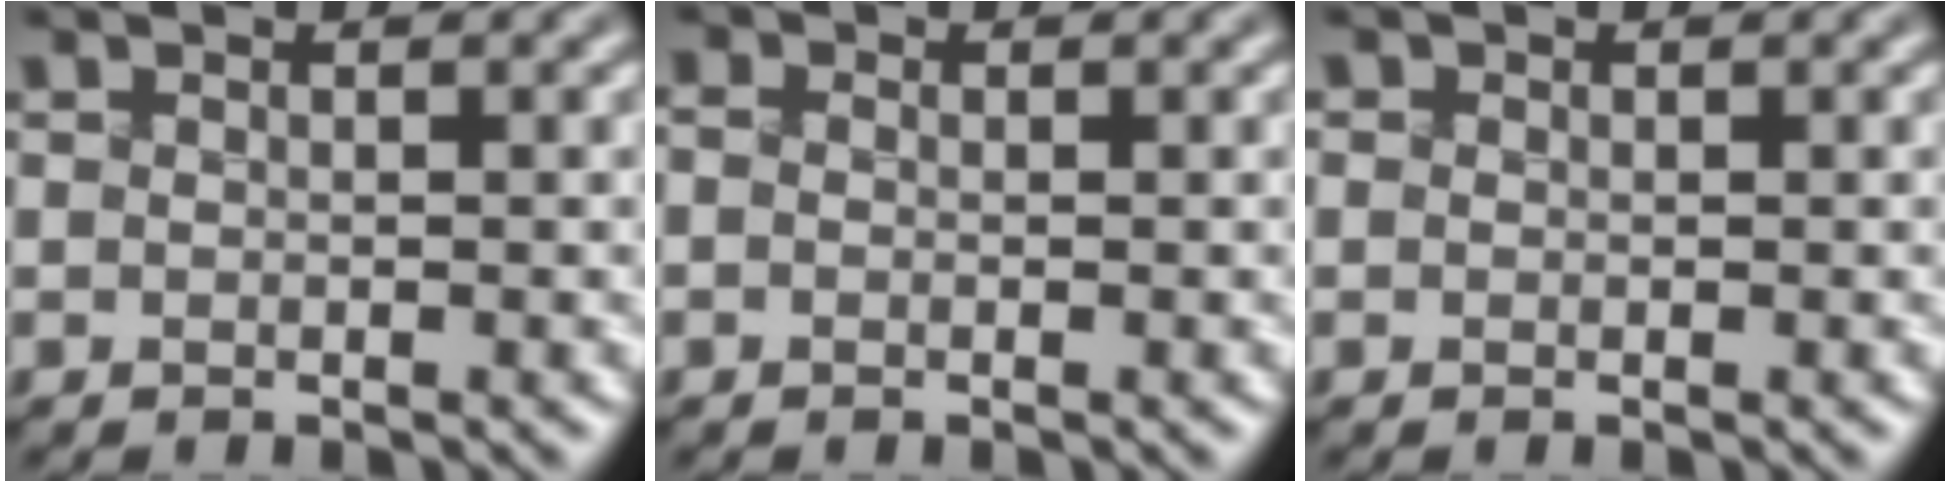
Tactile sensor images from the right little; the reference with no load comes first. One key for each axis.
{"total": 1.5, "fx": 0.4, "fy": 1.1, "fz": 0.8, "tx": 0.001, "ty": 0.015, "tz": -0.024}
{"total": 1.1, "fx": 0.5, "fy": 0.8, "fz": 0.5, "tx": -0.006, "ty": 0.011, "tz": -0.005}